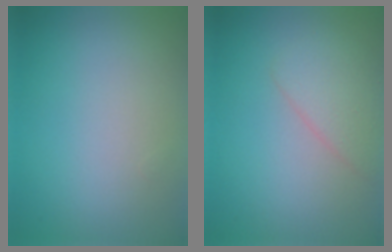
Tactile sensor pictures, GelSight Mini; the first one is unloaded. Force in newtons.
{"total": 2.3, "press": 2.3, "slide": 0.0}